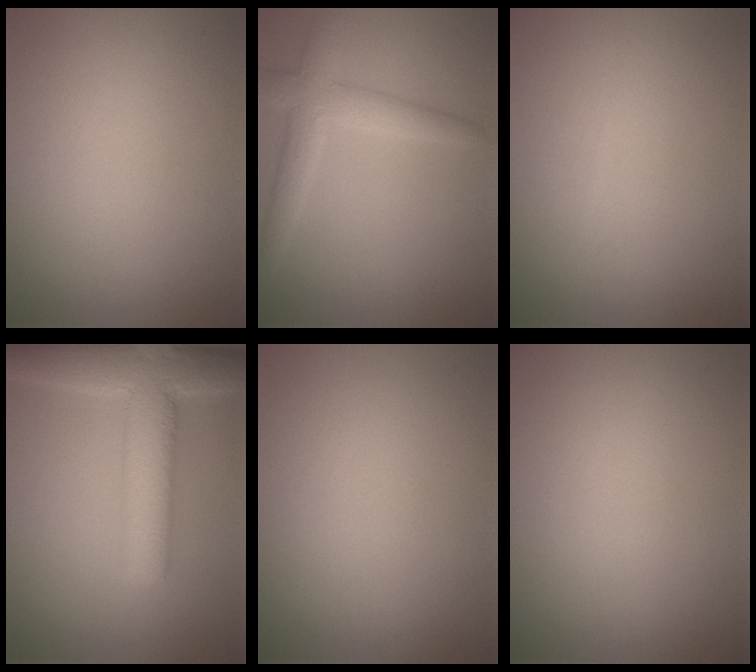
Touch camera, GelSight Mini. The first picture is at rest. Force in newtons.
{"total": 3.4, "press": 3.4, "slide": 0.1}
{"total": 0.0}
{"total": 7.5, "press": 7.5, "slide": 0.2}
{"total": 0.0}
{"total": 0.0}